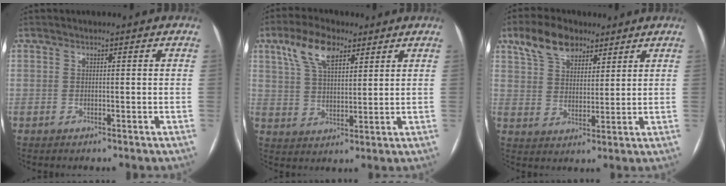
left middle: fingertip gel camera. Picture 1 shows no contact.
{"total": 8.7, "force": [5.1, 3.6, 6.1], "torque": [-0.126, 0.019, 0.097]}
{"total": 8.7, "force": [5.9, 4.6, 4.3], "torque": [-0.083, 0.022, 0.111]}